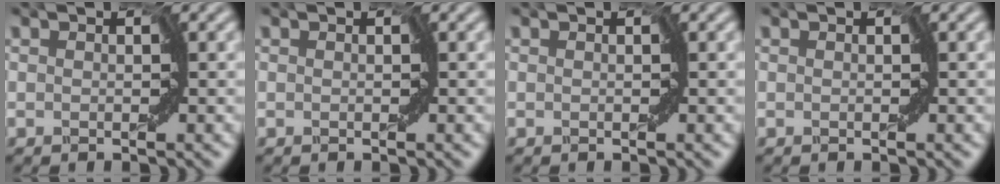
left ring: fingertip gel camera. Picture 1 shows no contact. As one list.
[{"total": 0.0}, {"total": 0.0}, {"total": 0.0}]